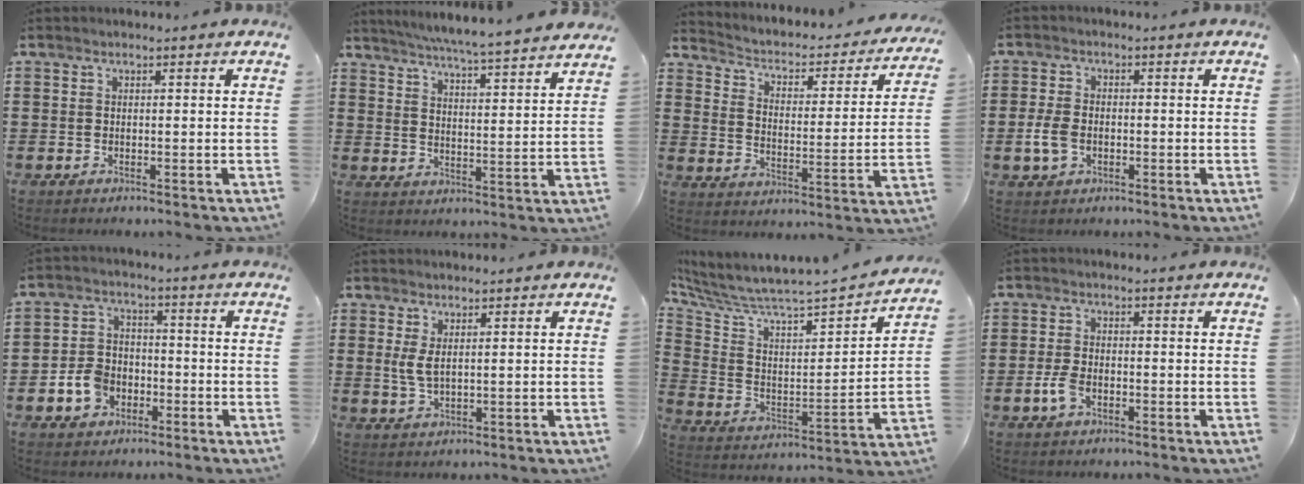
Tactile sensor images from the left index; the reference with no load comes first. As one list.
[{"total": 5.2, "force": [4.9, -1.2, 1.5], "torque": [-0.050, -0.041, 0.080]}, {"total": 2.2, "force": [1.3, 1.3, 1.2], "torque": [-0.037, -0.019, 0.010]}, {"total": 4.0, "force": [-0.9, 2.6, 3.0], "torque": [-0.083, -0.005, -0.022]}, {"total": 6.0, "force": [-2.6, 4.7, 2.8], "torque": [-0.074, 0.011, -0.051]}, {"total": 2.9, "force": [0.9, 1.0, 2.6], "torque": [-0.069, -0.003, 0.011]}, {"total": 4.6, "force": [4.3, 0.1, 1.7], "torque": [-0.063, -0.057, 0.064]}, {"total": 3.7, "force": [-1.5, 1.9, 2.8], "torque": [-0.077, -0.006, -0.033]}]